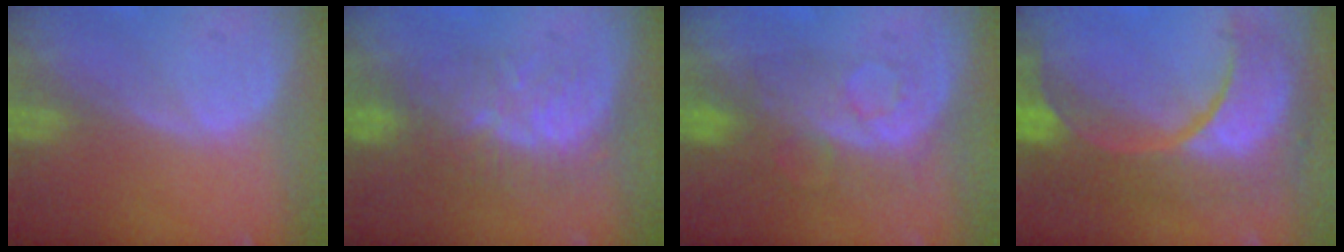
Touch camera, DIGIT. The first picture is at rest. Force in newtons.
{"total": 8.3, "press": 7.4, "slide": 3.7}
{"total": 8.5, "press": 7.2, "slide": 4.6}
{"total": 12.5, "press": 12.4, "slide": 1.4}